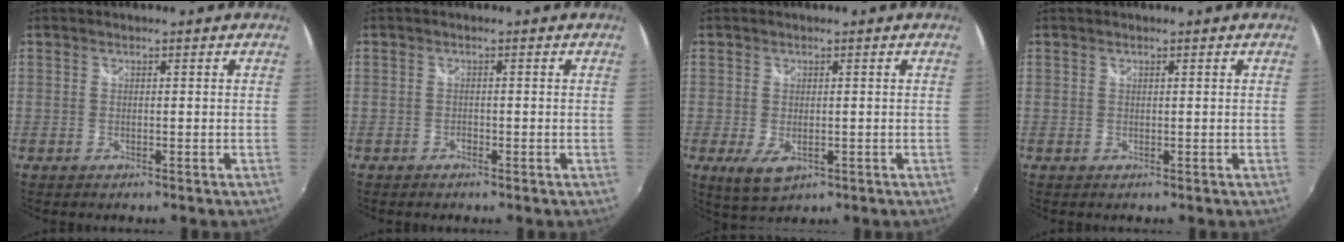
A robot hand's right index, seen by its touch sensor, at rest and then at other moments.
{"total": 0.7, "force": [-0.5, 0.4, 0.2], "torque": [-0.005, 0.000, -0.009]}
{"total": 4.8, "force": [-1.2, 2.7, 3.7], "torque": [-0.071, -0.016, -0.014]}
{"total": 0.0}